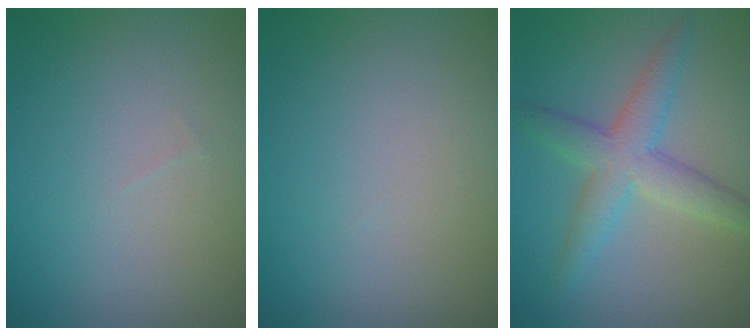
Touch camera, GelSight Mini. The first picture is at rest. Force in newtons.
{"total": 0.0}
{"total": 4.2, "press": 4.2, "slide": 0.2}